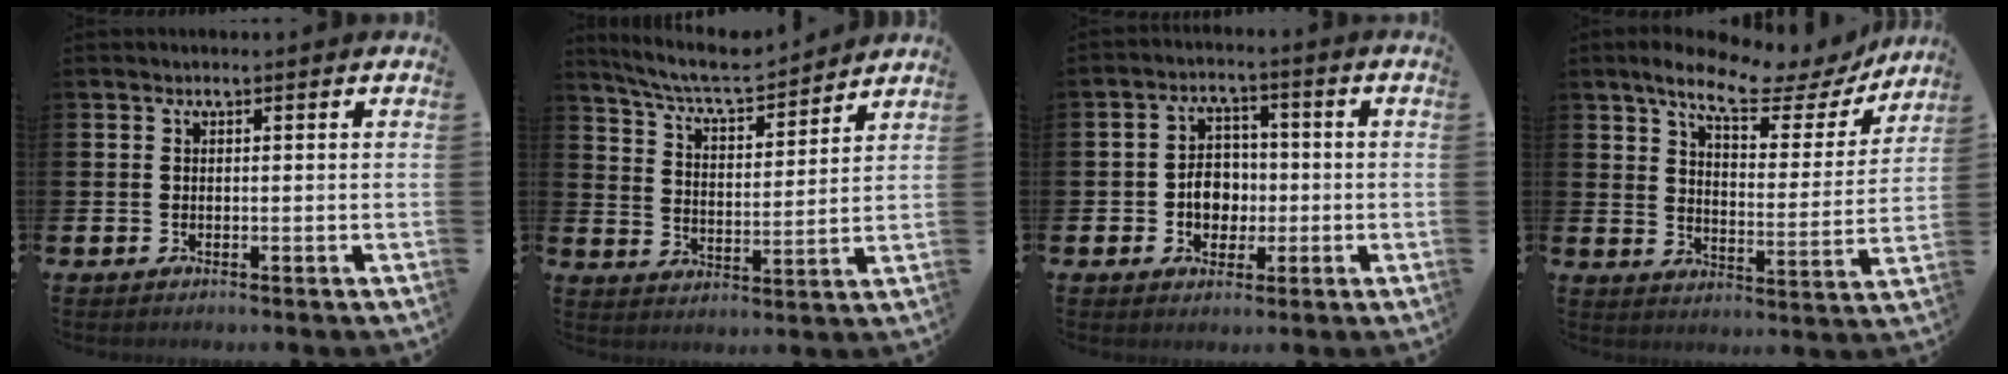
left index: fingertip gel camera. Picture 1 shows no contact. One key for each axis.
{"total": 7.3, "fx": 6.9, "fy": 0.9, "fz": 2.2, "tx": -0.074, "ty": -0.045, "tz": 0.119}
{"total": 4.8, "fx": -0.9, "fy": 4.0, "fz": 2.6, "tx": -0.039, "ty": 0.005, "tz": -0.024}
{"total": 9.7, "fx": 8.3, "fy": 2.8, "fz": 4.3, "tx": -0.097, "ty": -0.048, "tz": 0.139}